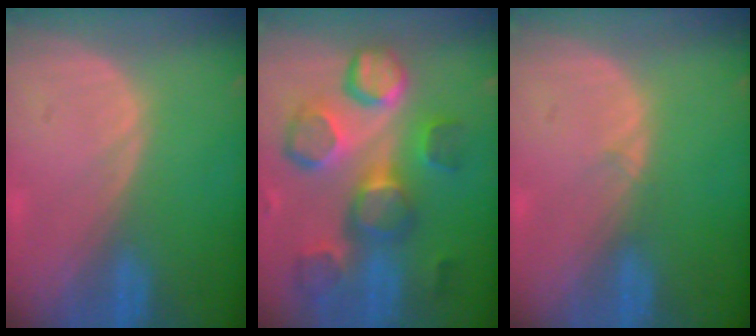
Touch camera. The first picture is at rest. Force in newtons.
{"total": 11.4, "press": 10.8, "slide": 3.6}
{"total": 0.6, "press": 0.6, "slide": 0.1}